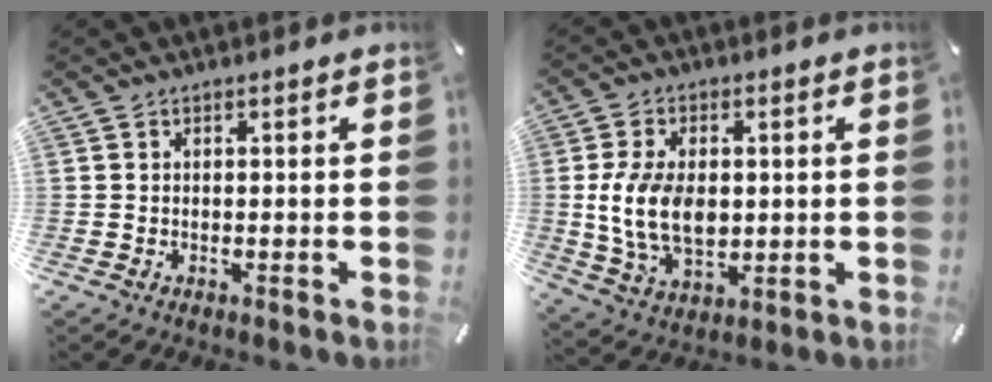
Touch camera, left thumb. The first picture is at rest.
{"total": 12.5, "force": [0.5, 8.1, 9.4], "torque": [-0.208, 0.002, 0.008]}